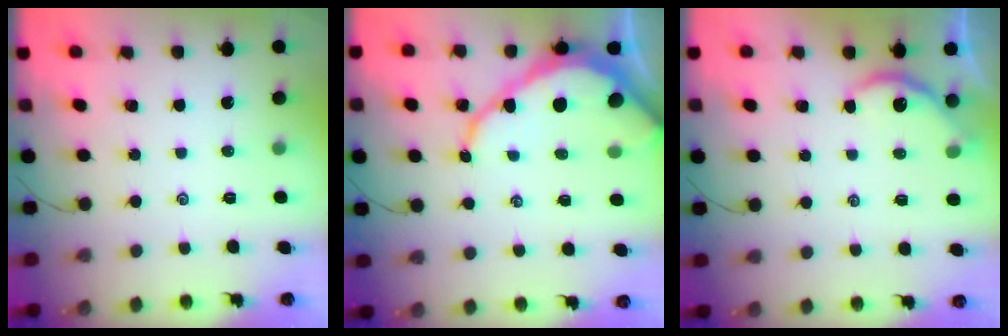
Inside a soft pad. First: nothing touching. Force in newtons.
{"total": 11.3, "press": 11.2, "slide": 1.3}
{"total": 3.2, "press": 3.1, "slide": 0.4}